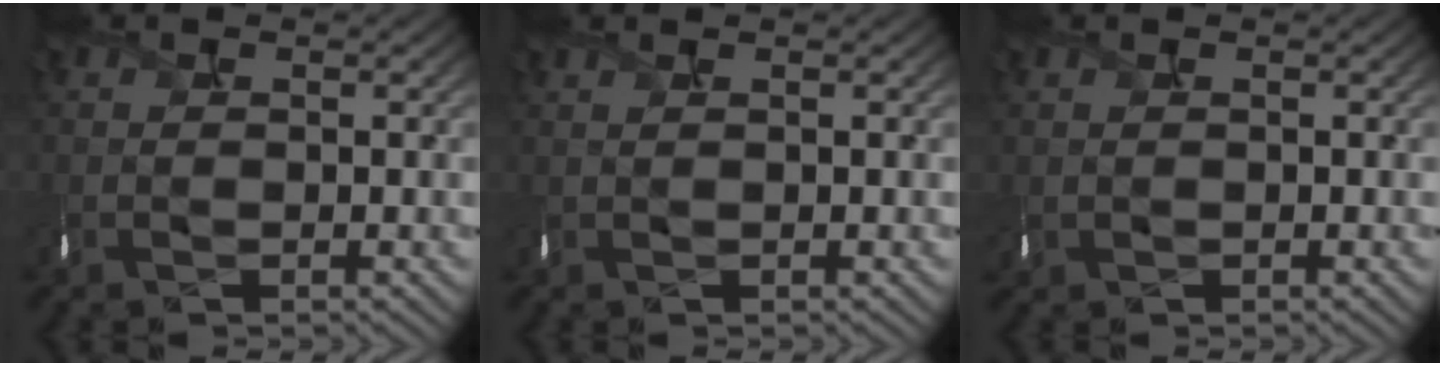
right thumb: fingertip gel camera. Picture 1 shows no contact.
{"total": 0.8, "force": [0.6, 0.2, 0.5], "torque": [-0.006, -0.004, 0.005]}
{"total": 0.6, "force": [0.2, 0.5, 0.3], "torque": [-0.018, -0.006, 0.010]}